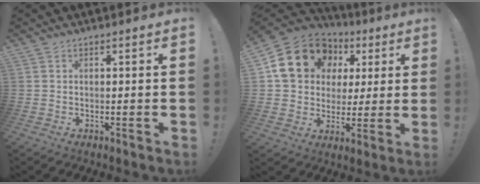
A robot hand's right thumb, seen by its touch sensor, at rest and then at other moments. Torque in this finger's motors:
{"motor_torque": [1.85, 1.90, 0.49, -0.40, 0.06]}